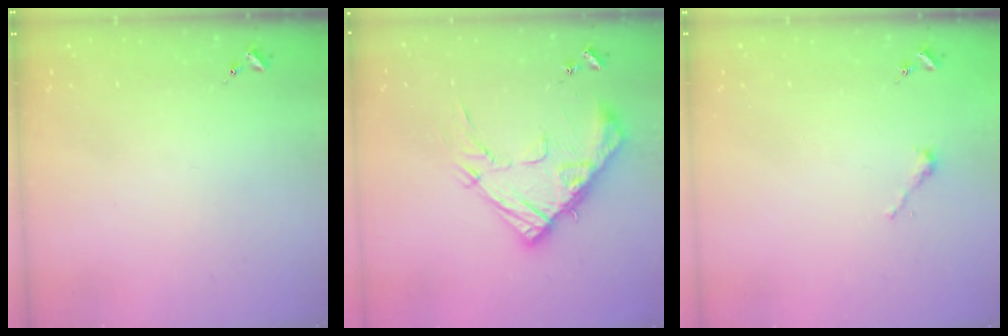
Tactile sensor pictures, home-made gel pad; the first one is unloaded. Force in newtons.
{"total": 15.9, "press": 15.9, "slide": 1.2}
{"total": 2.5, "press": 2.5, "slide": 0.2}